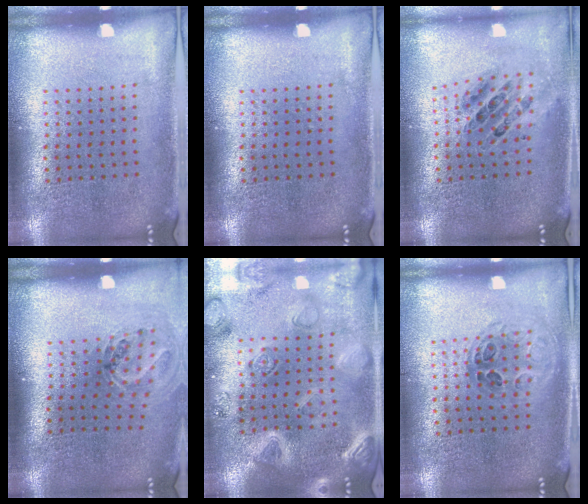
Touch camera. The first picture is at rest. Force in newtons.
{"total": 0.0}
{"total": 0.6, "press": 0.6, "slide": 0.1}
{"total": 1.1, "press": 1.1, "slide": 0.4}
{"total": 3.0, "press": 2.9, "slide": 0.8}
{"total": 1.0, "press": 0.9, "slide": 0.3}